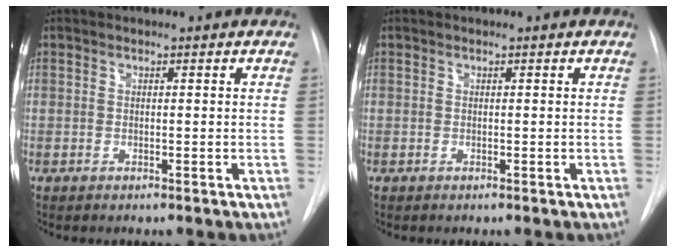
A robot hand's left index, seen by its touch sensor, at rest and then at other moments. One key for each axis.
{"total": 0.0}